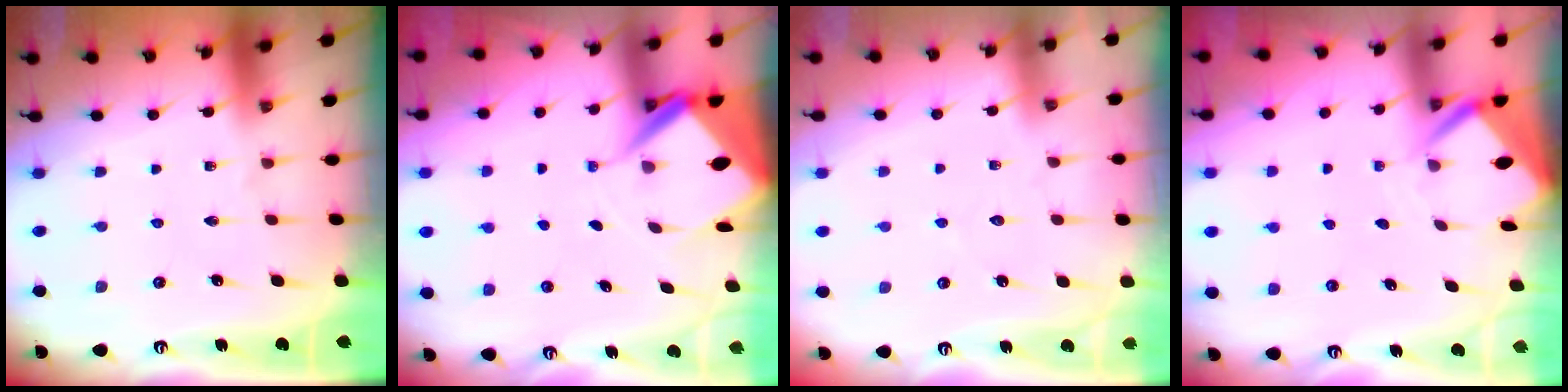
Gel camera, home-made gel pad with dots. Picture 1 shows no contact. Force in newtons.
{"total": 5.4, "press": 5.4, "slide": 0.5}
{"total": 3.0, "press": 2.9, "slide": 0.3}
{"total": 3.1, "press": 3.1, "slide": 0.3}